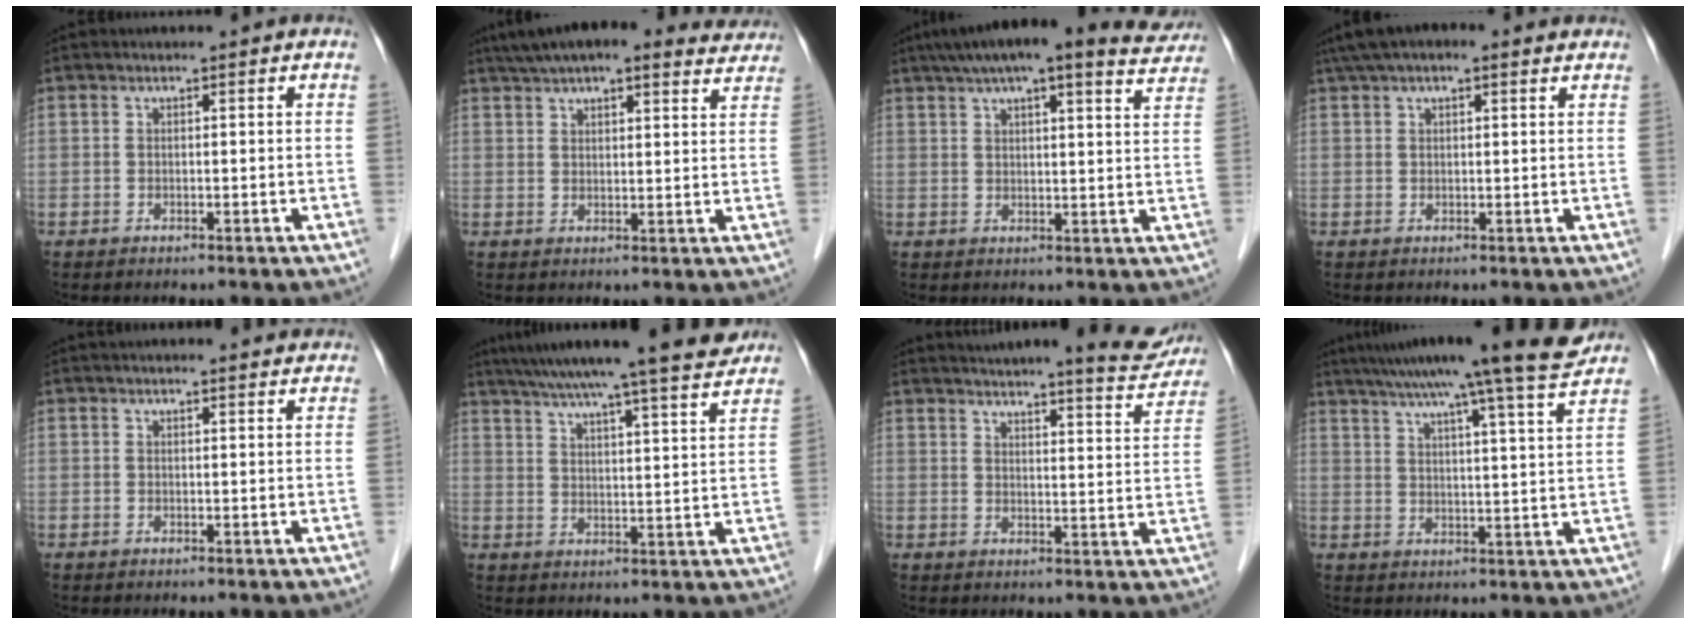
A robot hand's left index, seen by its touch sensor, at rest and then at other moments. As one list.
[{"total": 17.7, "force": [14.9, 4.8, 8.2], "torque": [-0.127, 0.046, 0.195]}, {"total": 18.7, "force": [15.8, 3.7, 9.4], "torque": [-0.144, 0.041, 0.199]}, {"total": 7.9, "force": [5.6, 2.7, 4.9], "torque": [-0.082, 0.049, 0.089]}, {"total": 7.8, "force": [7.4, 1.4, 2.0], "torque": [-0.015, 0.028, 0.076]}, {"total": 18.6, "force": [16.4, 0.1, 8.8], "torque": [-0.142, 0.000, 0.227]}, {"total": 14.0, "force": [13.2, 1.0, 4.8], "torque": [-0.057, -0.019, 0.157]}, {"total": 18.6, "force": [15.8, -1.6, 9.6], "torque": [-0.158, -0.013, 0.212]}]